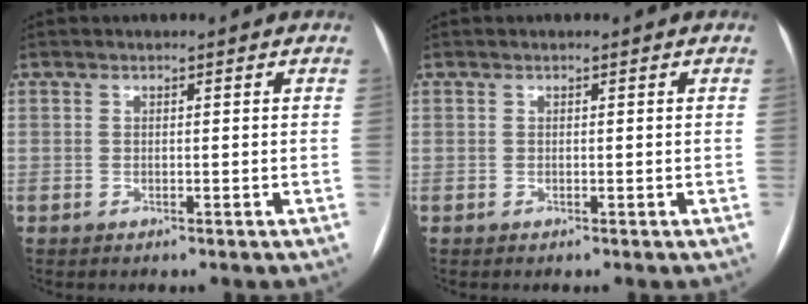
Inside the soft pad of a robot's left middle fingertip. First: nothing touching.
{"total": 0.0}